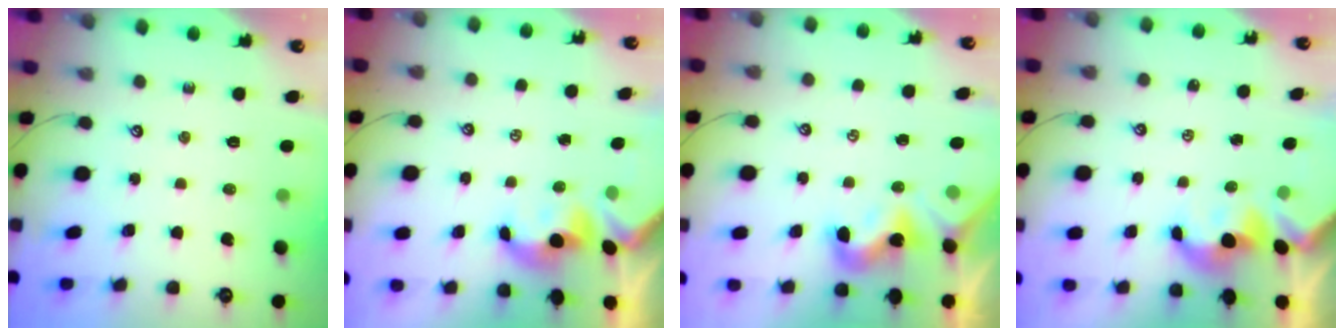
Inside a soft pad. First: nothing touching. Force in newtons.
{"total": 1.1, "press": 0.8, "slide": 0.7}
{"total": 1.7, "press": 1.7, "slide": 0.1}
{"total": 2.0, "press": 2.0, "slide": 0.2}